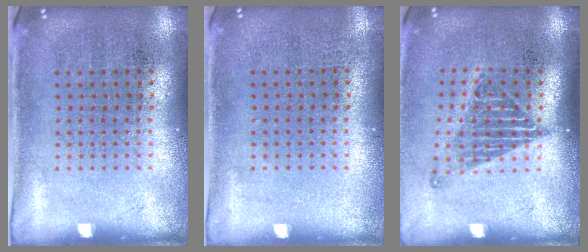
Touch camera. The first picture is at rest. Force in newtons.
{"total": 0.0}
{"total": 1.5, "press": 1.2, "slide": 0.9}